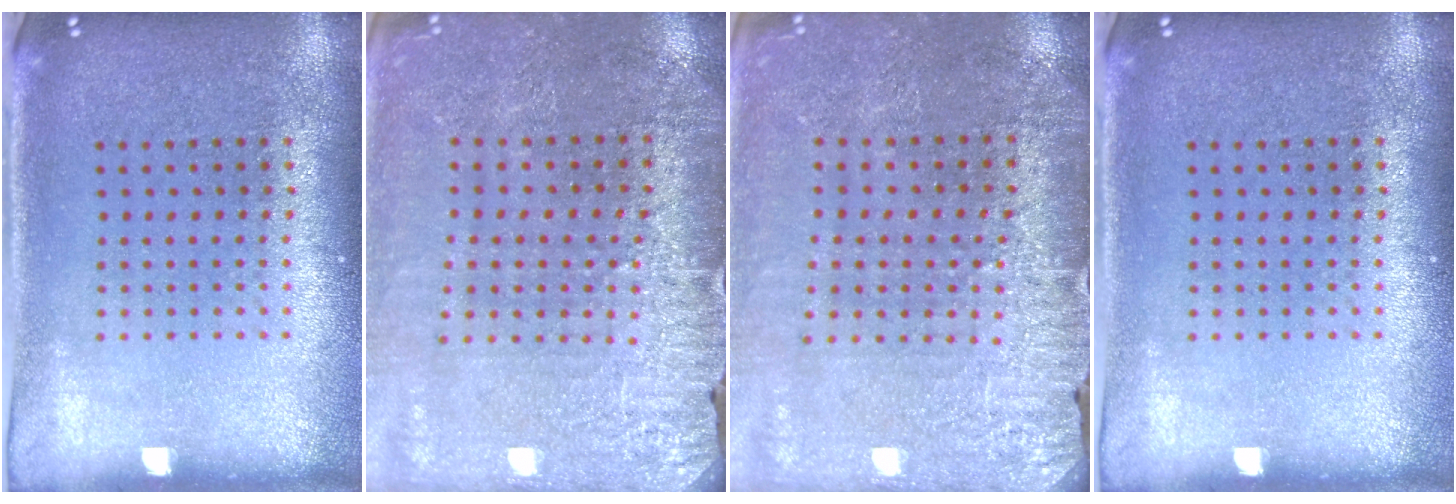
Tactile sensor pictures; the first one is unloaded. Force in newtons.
{"total": 2.9, "press": 2.9, "slide": 0.2}
{"total": 2.9, "press": 2.9, "slide": 0.2}
{"total": 0.0}